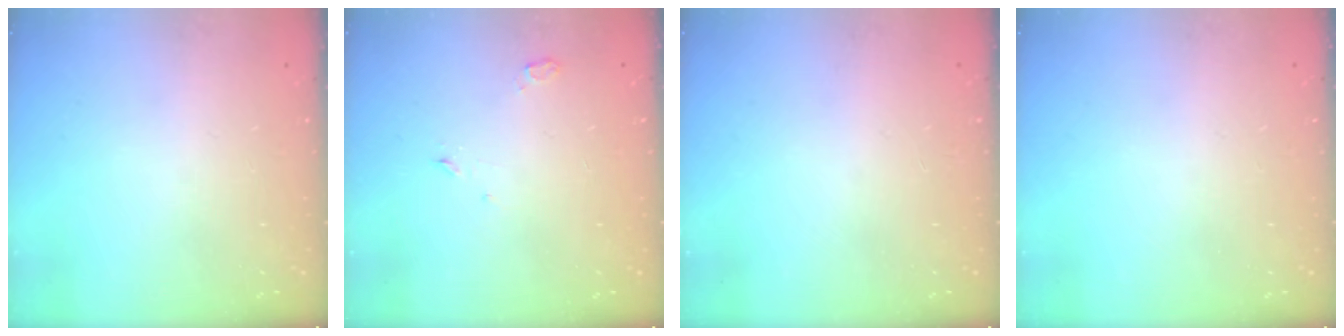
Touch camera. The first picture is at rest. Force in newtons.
{"total": 2.8, "press": 2.7, "slide": 0.7}
{"total": 1.2, "press": 1.1, "slide": 0.2}
{"total": 0.0}